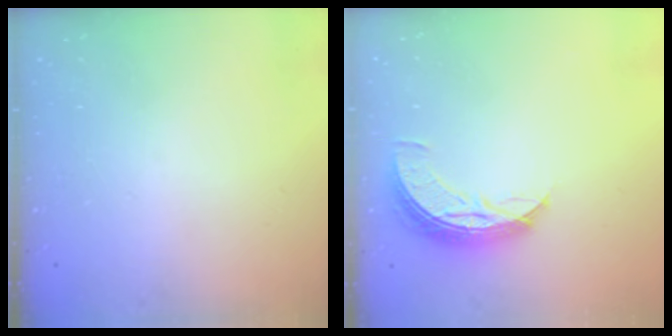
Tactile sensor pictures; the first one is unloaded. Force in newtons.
{"total": 8.4, "press": 8.4, "slide": 0.4}